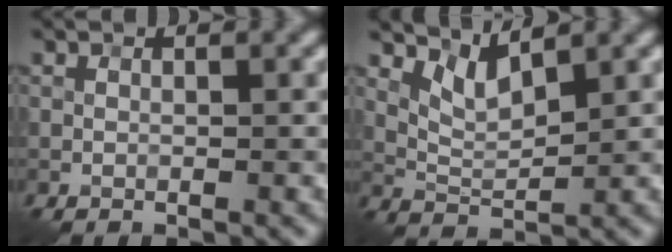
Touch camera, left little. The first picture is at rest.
{"total": 2.8, "force": [2.0, 0.9, 1.9], "torque": [-0.042, -0.010, 0.044]}